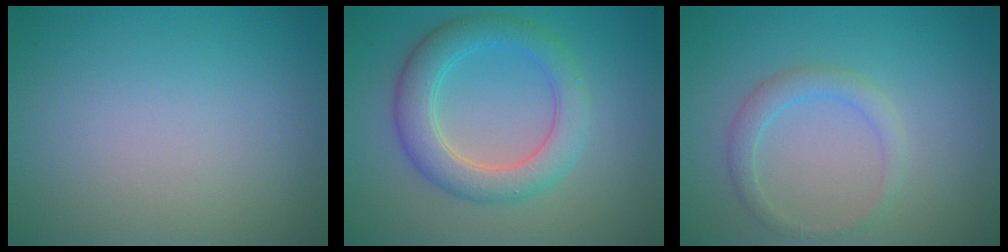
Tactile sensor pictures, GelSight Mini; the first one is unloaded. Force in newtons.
{"total": 4.8, "press": 4.8, "slide": 0.0}
{"total": 1.9, "press": 1.9, "slide": 0.1}